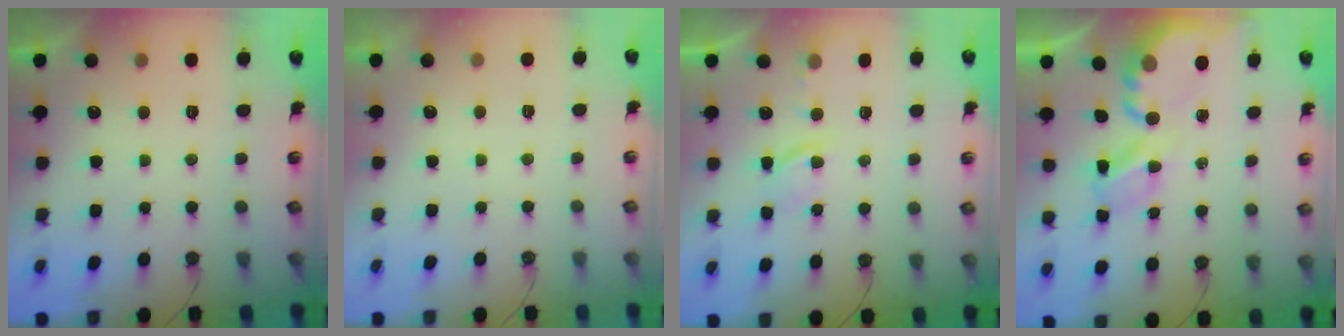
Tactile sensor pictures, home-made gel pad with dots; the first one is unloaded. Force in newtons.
{"total": 0.0}
{"total": 3.6, "press": 3.6, "slide": 0.5}
{"total": 6.3, "press": 6.2, "slide": 0.4}